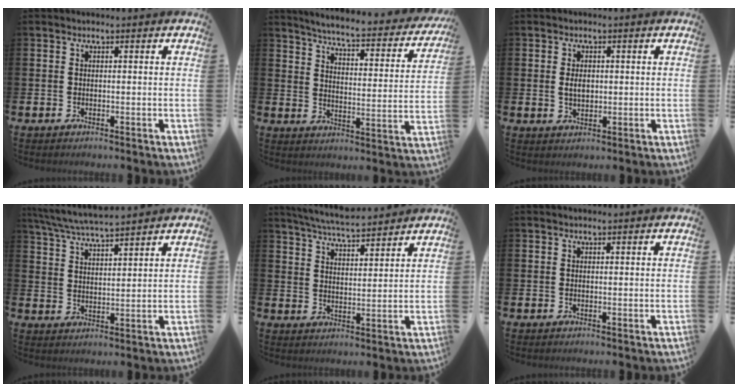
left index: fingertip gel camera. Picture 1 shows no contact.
{"total": 5.1, "force": [4.7, 0.1, 2.0], "torque": [-0.058, -0.045, 0.072]}
{"total": 2.6, "force": [0.3, 1.6, 2.0], "torque": [-0.022, -0.001, 0.001]}
{"total": 6.1, "force": [5.8, 0.4, 1.7], "torque": [-0.056, -0.026, 0.105]}
{"total": 6.2, "force": [6.0, 0.3, 1.3], "torque": [-0.049, -0.029, 0.109]}
{"total": 0.0}